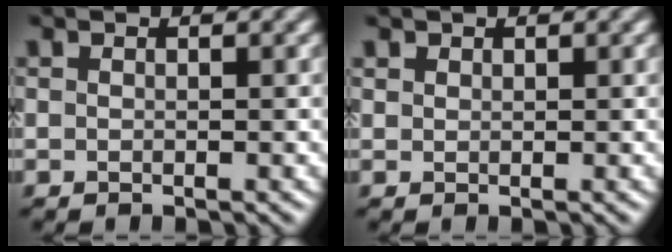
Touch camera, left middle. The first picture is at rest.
{"total": 0.5, "force": [0.3, 0.0, -0.5], "torque": [0.014, 0.006, 0.008]}